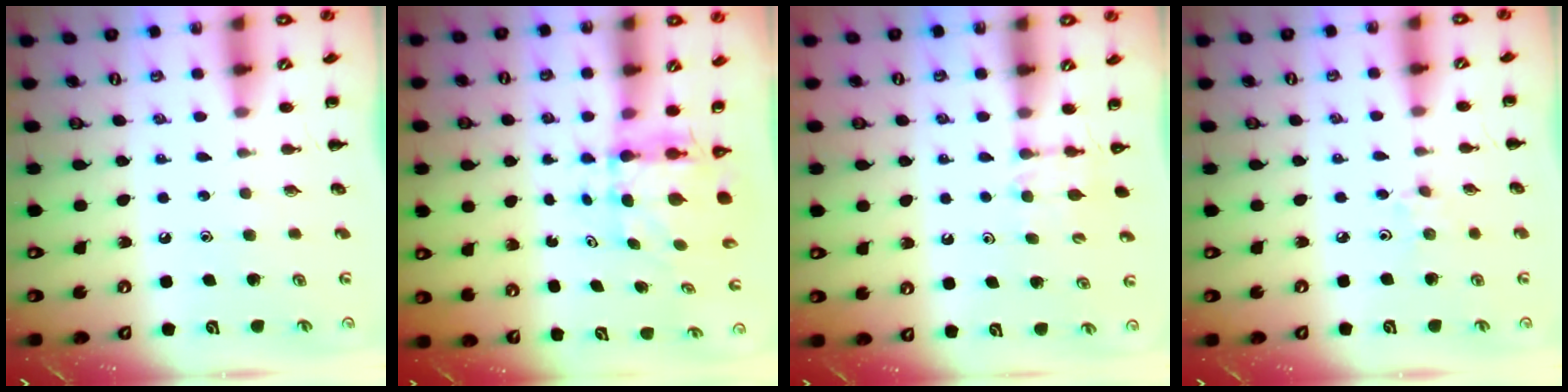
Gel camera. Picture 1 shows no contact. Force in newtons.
{"total": 5.3, "press": 5.1, "slide": 1.5}
{"total": 5.0, "press": 4.7, "slide": 1.6}
{"total": 1.7, "press": 1.6, "slide": 0.6}